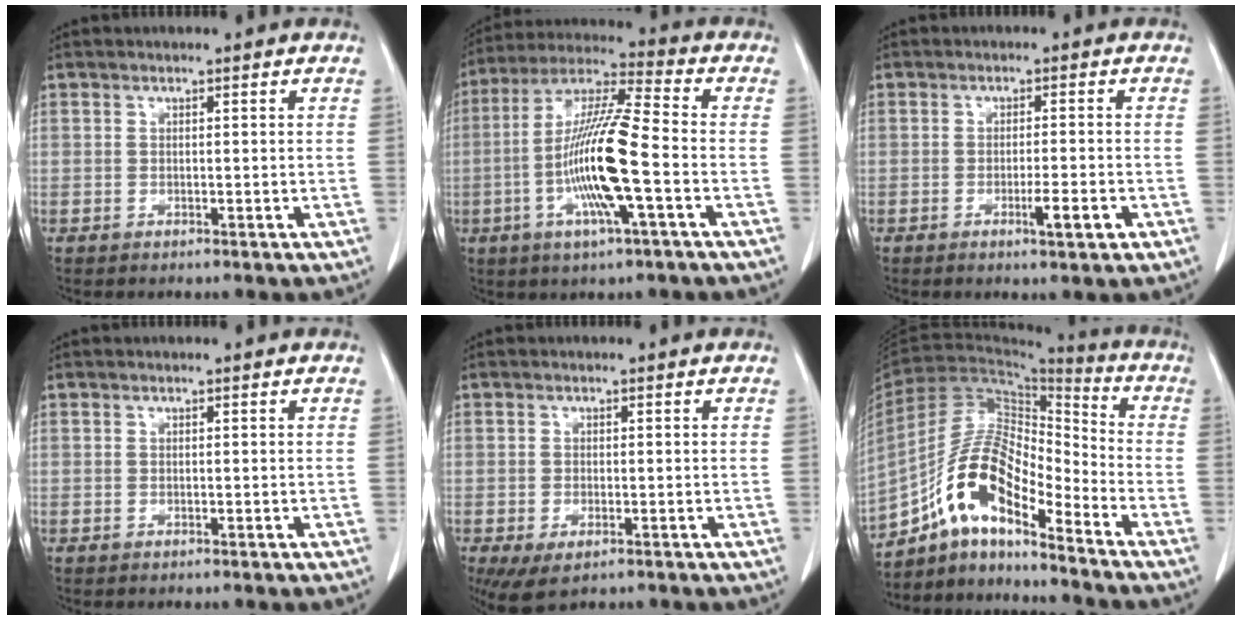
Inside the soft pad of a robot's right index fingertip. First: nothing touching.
{"total": 14.9, "force": [-3.5, 0.7, 14.5], "torque": [-0.286, -0.004, -0.072]}
{"total": 3.7, "force": [-1.6, 0.3, 3.3], "torque": [-0.052, -0.004, -0.023]}
{"total": 0.0}
{"total": 4.8, "force": [-2.6, 2.1, 3.4], "torque": [-0.061, -0.011, -0.036]}
{"total": 13.6, "force": [-9.0, 3.7, 9.6], "torque": [-0.183, 0.030, -0.161]}